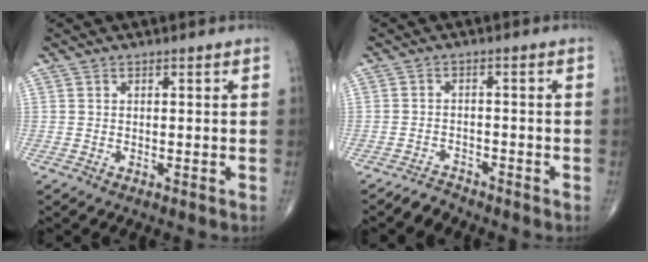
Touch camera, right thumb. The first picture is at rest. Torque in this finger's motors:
{"motor_torque": [1.16, 0.71, 0.01, -0.46, 0.03]}